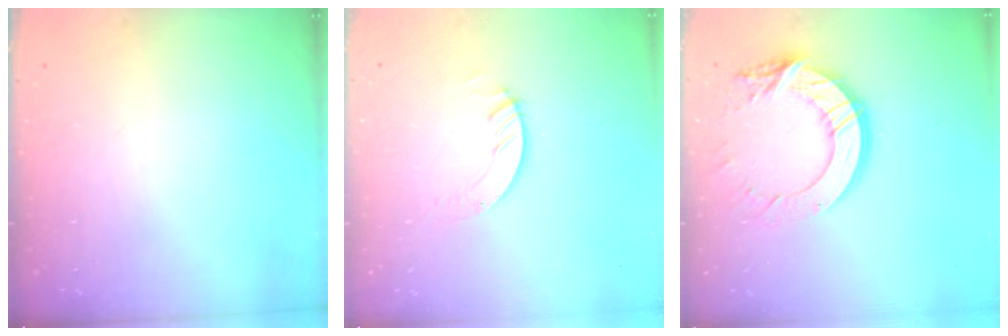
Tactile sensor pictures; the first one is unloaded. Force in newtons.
{"total": 3.7, "press": 3.7, "slide": 0.2}
{"total": 15.4, "press": 15.3, "slide": 1.3}